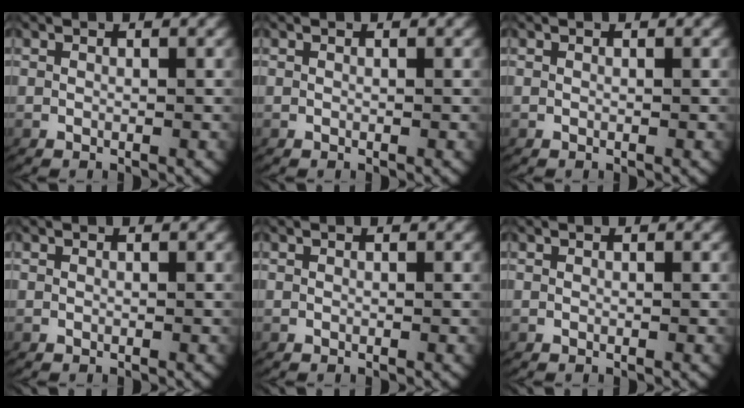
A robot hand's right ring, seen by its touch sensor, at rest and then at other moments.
{"total": 0.0}
{"total": 0.0}
{"total": 0.0}
{"total": 0.0}
{"total": 0.0}